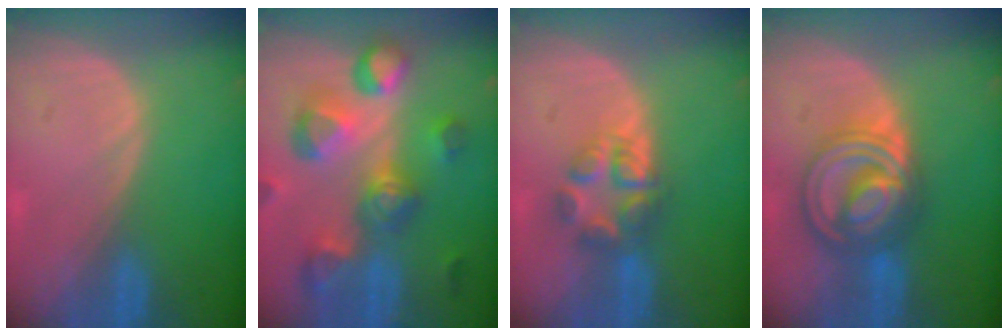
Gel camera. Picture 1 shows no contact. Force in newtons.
{"total": 11.3, "press": 10.1, "slide": 5.1}
{"total": 5.8, "press": 5.6, "slide": 1.6}
{"total": 9.2, "press": 9.2, "slide": 0.7}